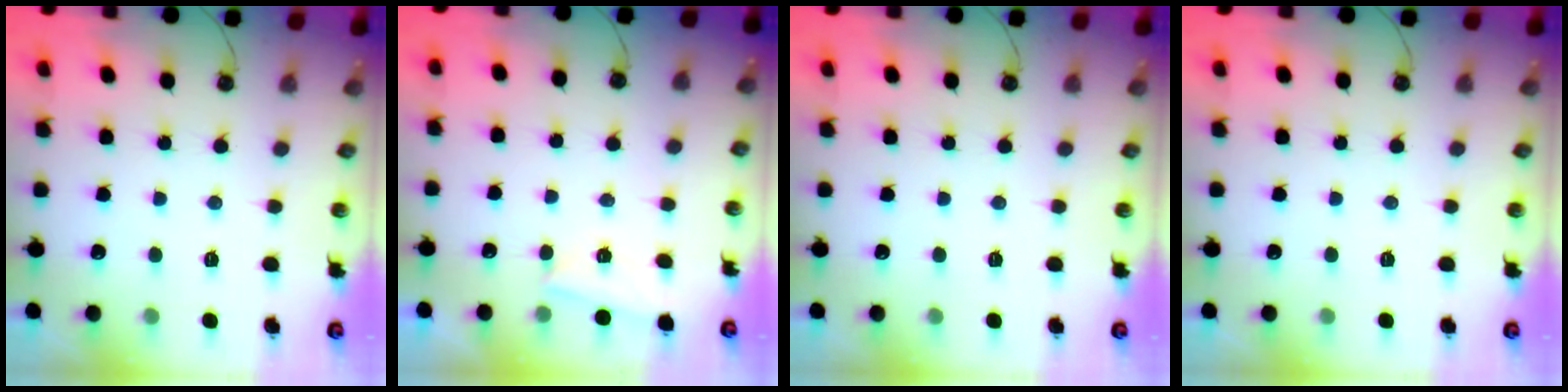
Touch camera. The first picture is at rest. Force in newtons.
{"total": 1.6, "press": 1.6, "slide": 0.3}
{"total": 0.0}
{"total": 0.0}